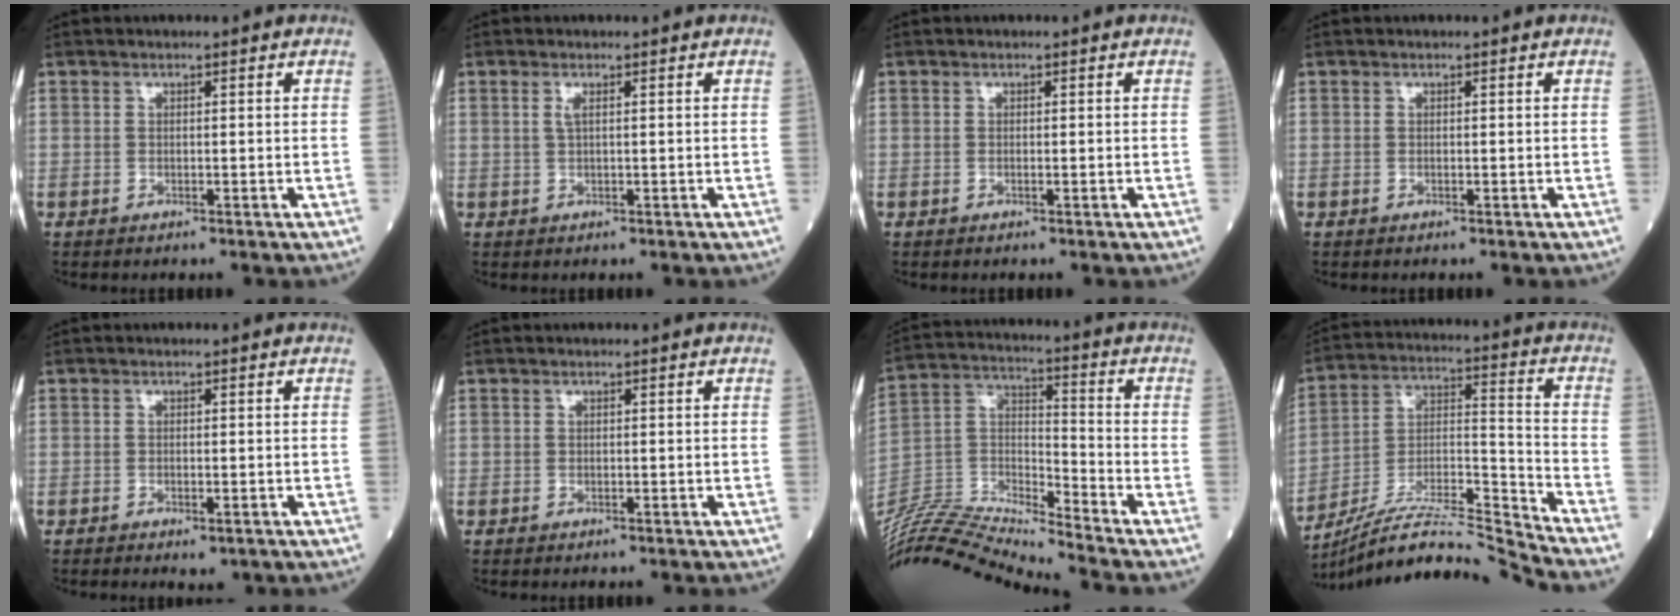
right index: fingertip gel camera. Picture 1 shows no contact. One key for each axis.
{"total": 1.1, "fx": 0.4, "fy": 0.0, "fz": 1.0, "tx": -0.031, "ty": 0.002, "tz": 0.008}
{"total": 0.0}
{"total": 0.0}
{"total": 1.9, "fx": -1.0, "fy": 0.7, "fz": 1.4, "tx": -0.021, "ty": -0.004, "tz": -0.009}
{"total": 0.0}
{"total": 18.0, "fx": -17.2, "fy": -1.7, "fz": 4.9, "tx": -0.092, "ty": 0.020, "tz": -0.318}
{"total": 17.0, "fx": -16.2, "fy": -2.6, "fz": 4.4, "tx": -0.078, "ty": 0.025, "tz": -0.290}